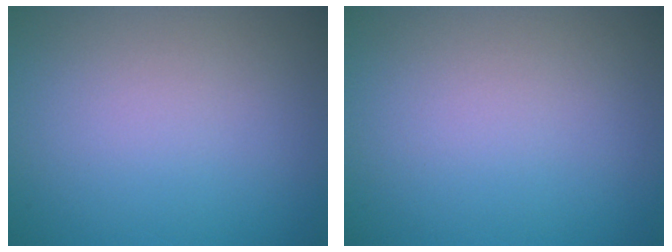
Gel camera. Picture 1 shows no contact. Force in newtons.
{"total": 0.0}